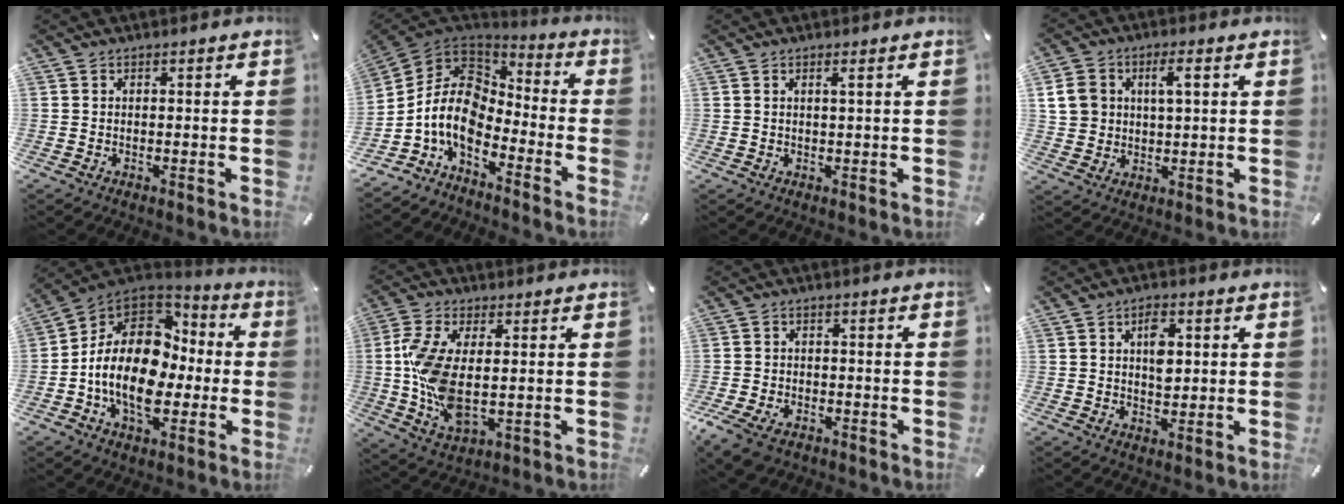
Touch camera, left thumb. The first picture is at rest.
{"total": 10.6, "force": [-4.7, 6.7, 6.8], "torque": [-0.168, 0.003, -0.099]}
{"total": 1.3, "force": [0.5, 0.1, 1.2], "torque": [-0.023, 0.000, 0.008]}
{"total": 7.7, "force": [2.5, 5.8, 4.5], "torque": [-0.096, 0.007, 0.043]}
{"total": 18.3, "force": [-3.1, 12.9, 12.6], "torque": [-0.263, 0.006, -0.055]}
{"total": 13.0, "force": [0.3, 6.5, 11.3], "torque": [-0.255, -0.016, 0.009]}
{"total": 5.9, "force": [-3.6, 3.6, 3.0], "torque": [-0.079, 0.007, -0.071]}
{"total": 6.0, "force": [1.4, 3.7, 4.5], "torque": [-0.063, -0.004, 0.017]}